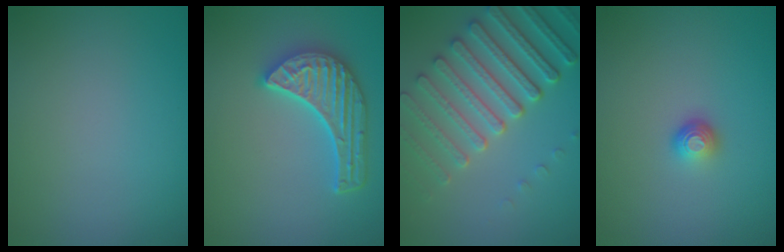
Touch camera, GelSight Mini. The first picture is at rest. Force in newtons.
{"total": 5.5, "press": 4.5, "slide": 3.2}
{"total": 6.8, "press": 5.4, "slide": 4.0}
{"total": 1.4, "press": 1.0, "slide": 1.0}